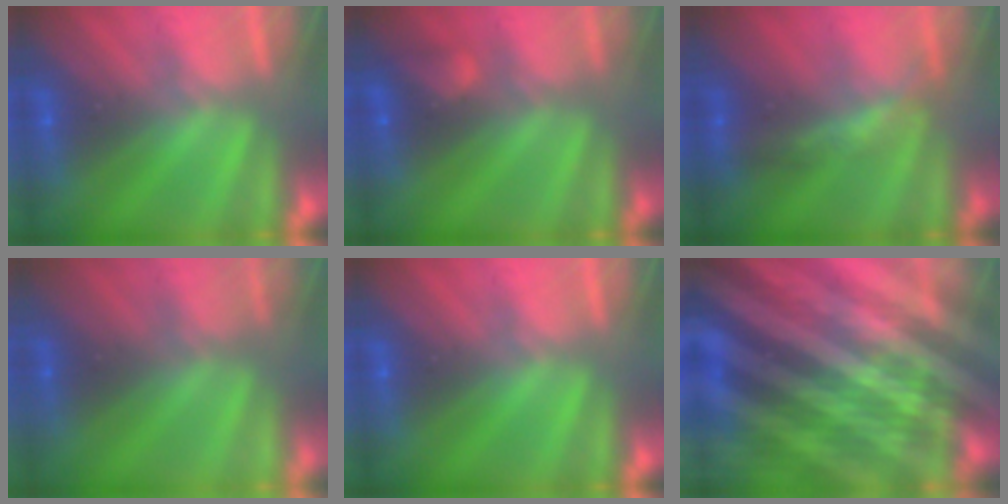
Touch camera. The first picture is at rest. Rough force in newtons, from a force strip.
{"total": 2.1}
{"total": 1.9}
{"total": 2.9}
{"total": 0.0}
{"total": 8.4}